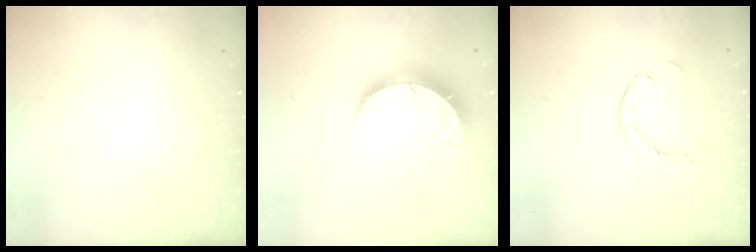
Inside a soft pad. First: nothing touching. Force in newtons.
{"total": 10.4, "press": 10.3, "slide": 0.7}
{"total": 3.4, "press": 3.4, "slide": 0.2}